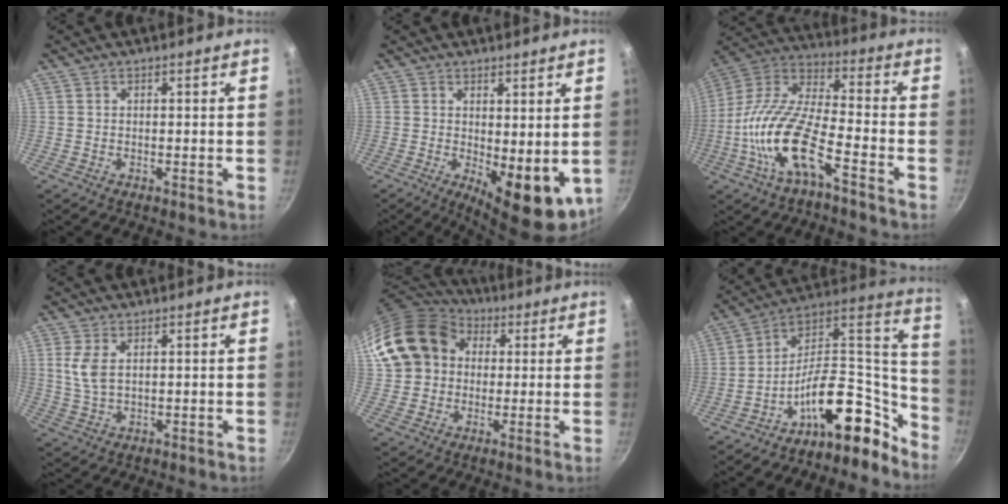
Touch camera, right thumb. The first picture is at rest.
{"total": 9.6, "force": [-0.1, 4.1, 8.7], "torque": [-0.096, -0.014, 0.012]}
{"total": 16.5, "force": [-7.2, 5.4, 13.9], "torque": [-0.270, 0.052, -0.155]}
{"total": 5.0, "force": [1.3, 2.7, 3.9], "torque": [-0.082, -0.005, 0.029]}
{"total": 16.1, "force": [4.1, 13.3, 8.2], "torque": [-0.131, 0.031, 0.065]}
{"total": 20.2, "force": [-13.0, 9.8, 11.9], "torque": [-0.113, 0.126, -0.214]}